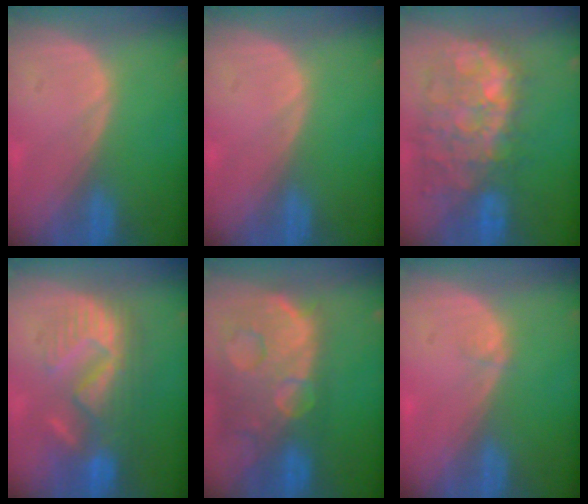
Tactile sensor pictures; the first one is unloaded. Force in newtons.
{"total": 0.0}
{"total": 11.7, "press": 10.8, "slide": 4.4}
{"total": 9.4, "press": 9.2, "slide": 2.0}
{"total": 14.2, "press": 11.5, "slide": 8.3}
{"total": 0.5, "press": 0.5, "slide": 0.2}